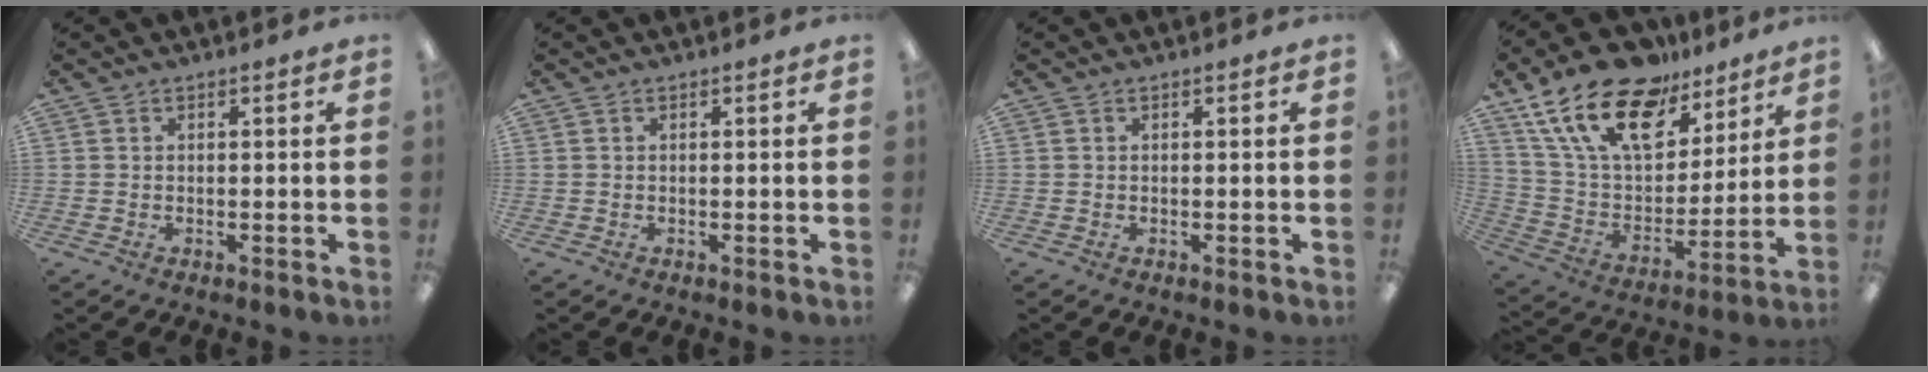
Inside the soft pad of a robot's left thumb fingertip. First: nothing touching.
{"total": 0.0}
{"total": 0.0}
{"total": 21.0, "force": [13.7, 11.2, 11.3], "torque": [-0.218, -0.074, 0.247]}